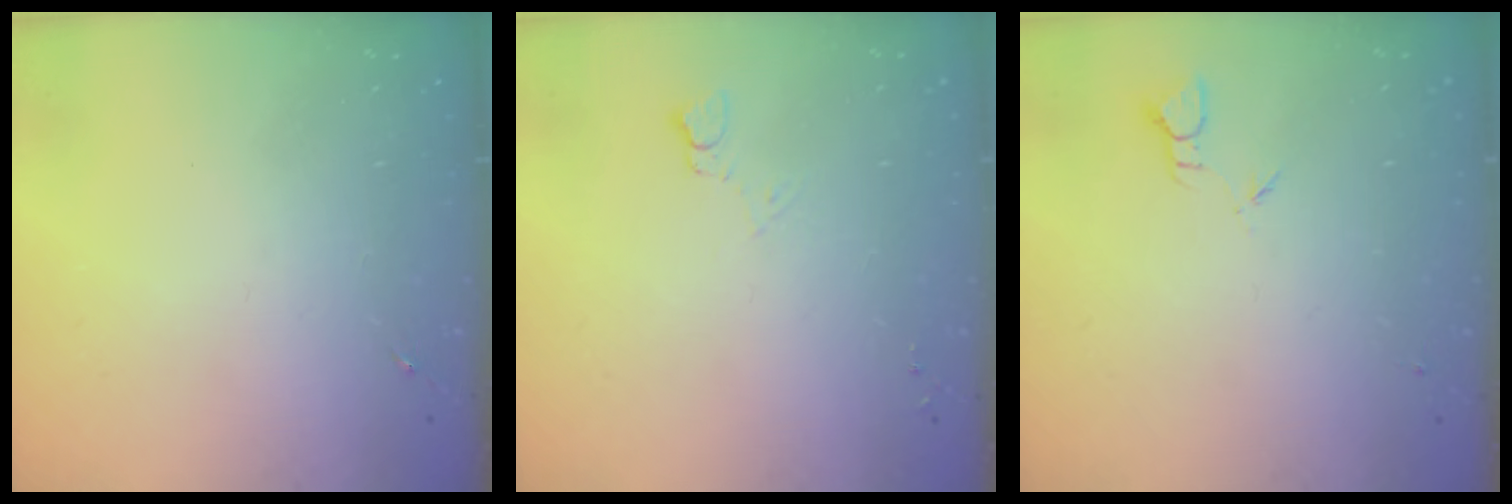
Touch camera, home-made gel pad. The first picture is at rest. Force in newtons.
{"total": 3.8, "press": 3.7, "slide": 0.5}
{"total": 2.0, "press": 2.0, "slide": 0.1}